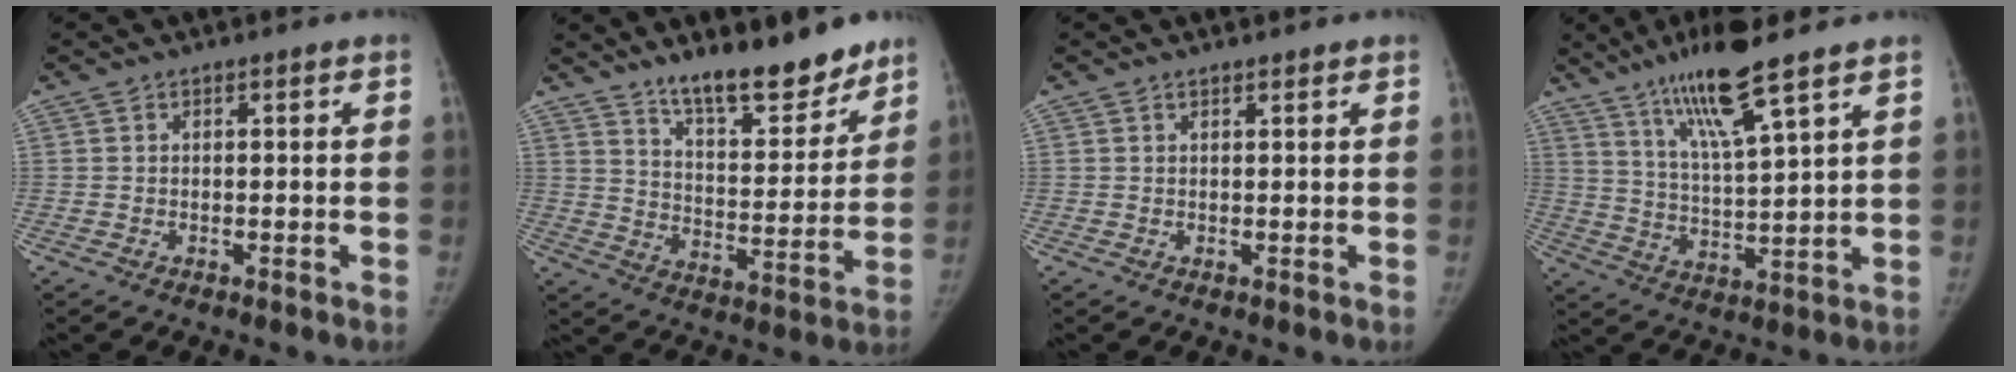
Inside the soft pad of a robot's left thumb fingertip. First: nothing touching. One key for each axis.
{"total": 16.0, "fx": 12.6, "fy": 4.9, "fz": 8.4, "tx": -0.084, "ty": -0.092, "tz": 0.203}
{"total": 0.9, "fx": 0.8, "fy": 0.3, "fz": 0.4, "tx": -0.007, "ty": -0.005, "tz": 0.013}
{"total": 13.1, "fx": 8.9, "fy": 1.2, "fz": 9.6, "tx": -0.175, "ty": -0.045, "tz": 0.168}